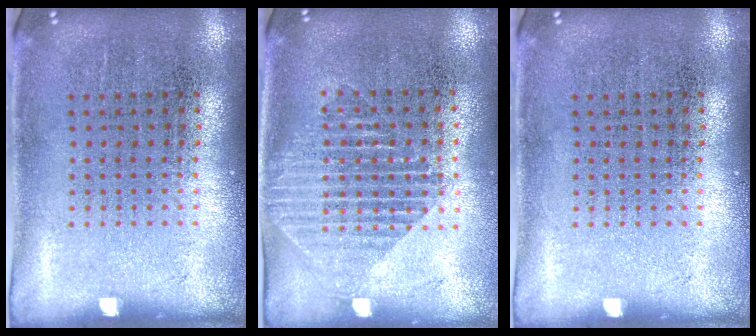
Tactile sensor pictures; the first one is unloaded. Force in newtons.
{"total": 1.6, "press": 1.3, "slide": 0.8}
{"total": 0.0}